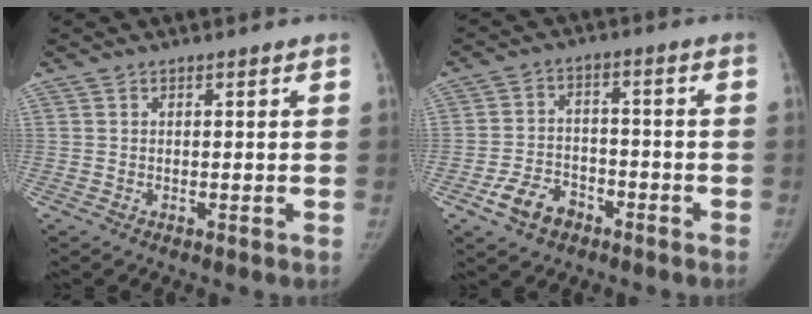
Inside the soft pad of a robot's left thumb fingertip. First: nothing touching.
{"total": 7.7, "force": [-4.5, 5.1, 3.6], "torque": [-0.053, 0.028, -0.078]}